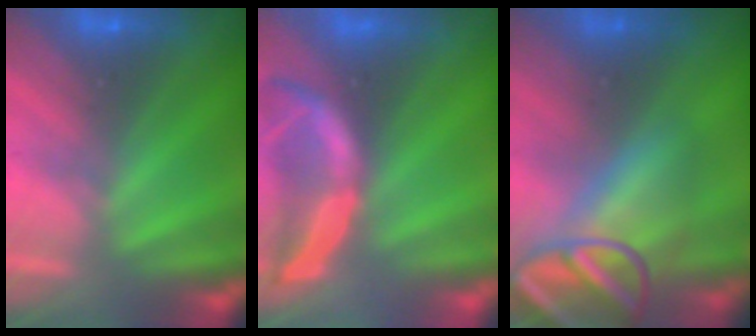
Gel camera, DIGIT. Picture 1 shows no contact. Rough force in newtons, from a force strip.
{"total": 1.9}
{"total": 8.7}